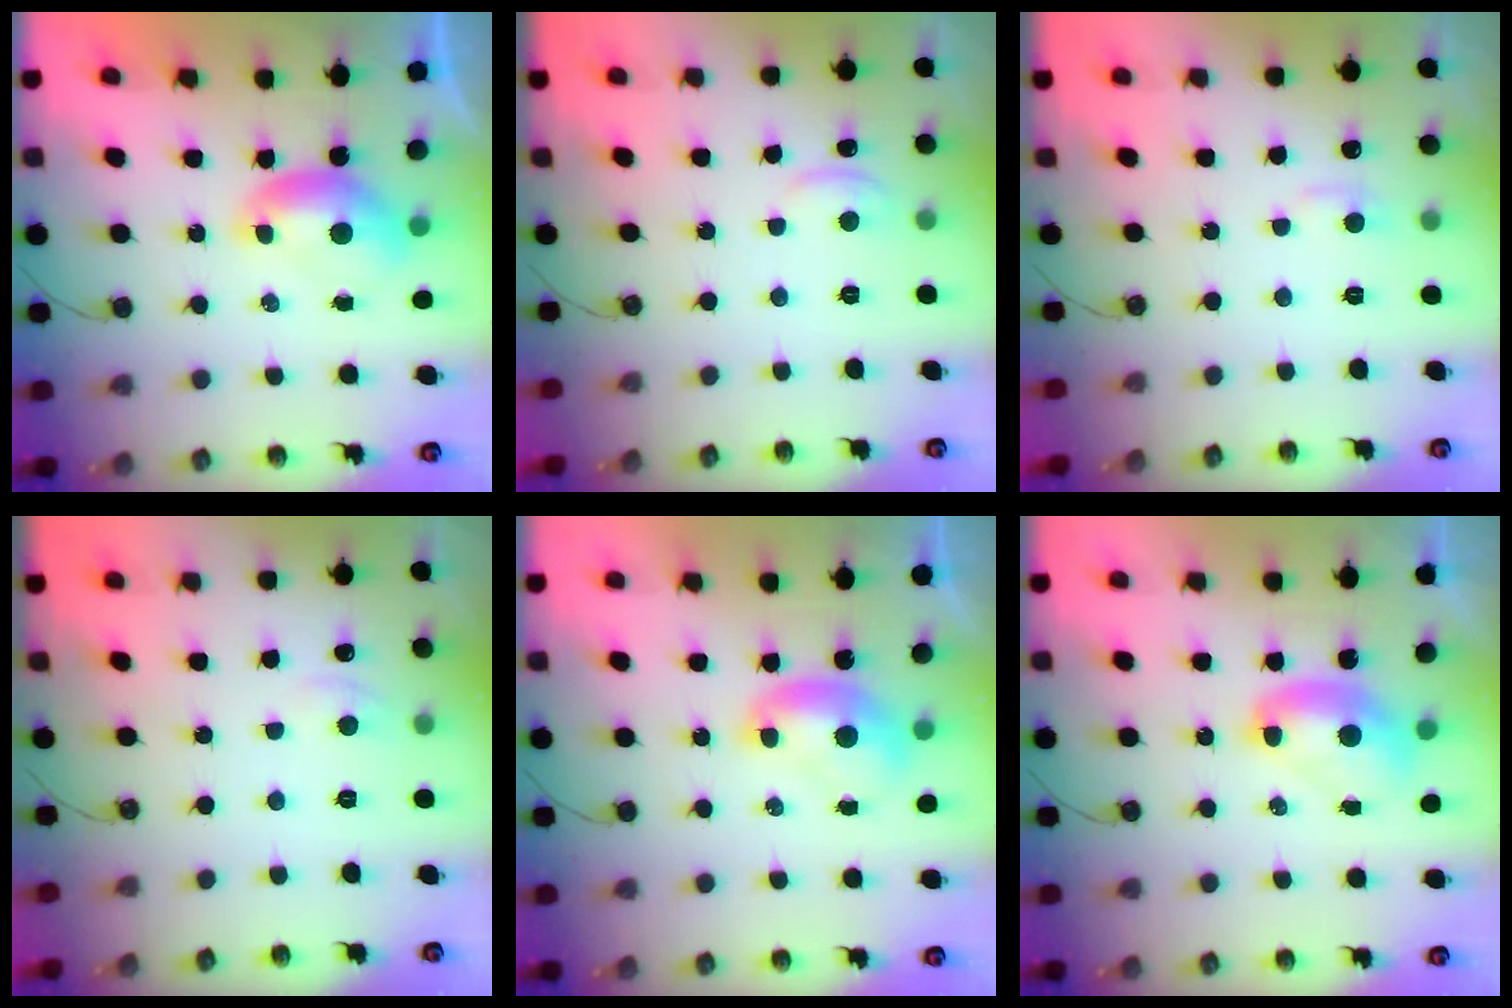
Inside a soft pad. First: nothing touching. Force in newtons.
{"total": 2.0, "press": 1.9, "slide": 0.4}
{"total": 1.4, "press": 1.2, "slide": 0.8}
{"total": 1.2, "press": 1.0, "slide": 0.6}
{"total": 1.4, "press": 1.4, "slide": 0.2}
{"total": 2.6, "press": 2.6, "slide": 0.1}